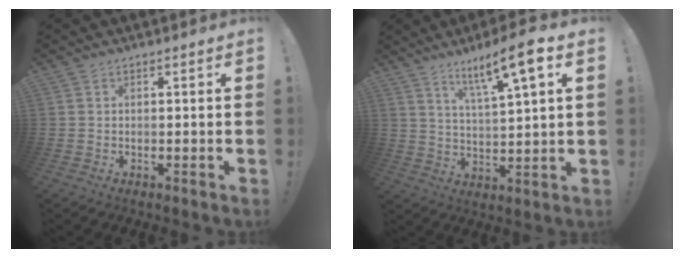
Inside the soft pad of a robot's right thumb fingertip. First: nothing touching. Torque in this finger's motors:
{"motor_torque": [0.65, 0.76, 0.20, 0.06, 0.06]}